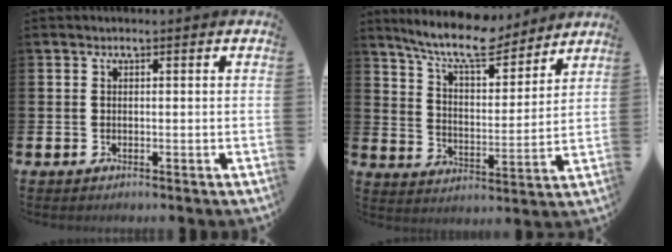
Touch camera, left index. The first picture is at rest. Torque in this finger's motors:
{"motor_torque": [0.84, -0.86, 0.71, 0.21]}